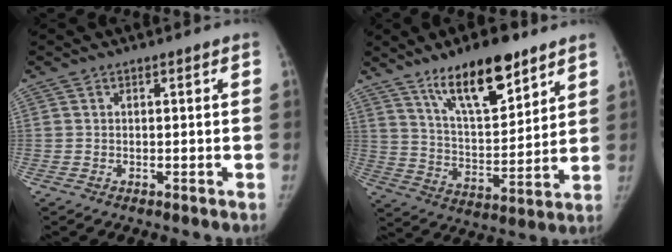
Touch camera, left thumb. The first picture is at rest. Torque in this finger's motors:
{"motor_torque": [0.56, 0.19, 0.88, -0.97, 0.07]}